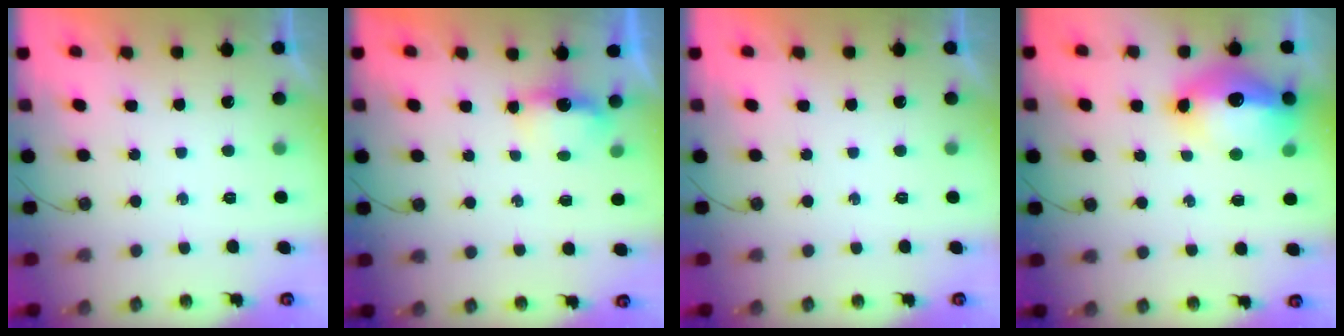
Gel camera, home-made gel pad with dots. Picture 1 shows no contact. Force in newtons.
{"total": 3.4, "press": 3.4, "slide": 0.5}
{"total": 0.0}
{"total": 16.4, "press": 16.3, "slide": 1.9}